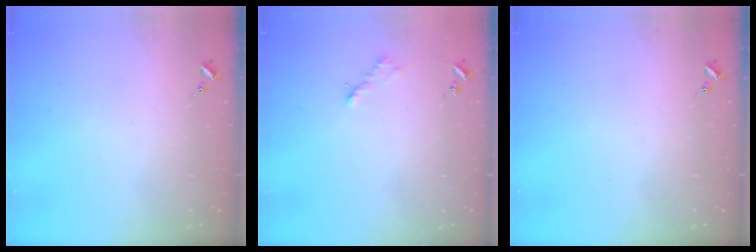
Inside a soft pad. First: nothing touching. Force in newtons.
{"total": 2.6, "press": 2.6, "slide": 0.4}
{"total": 0.0}